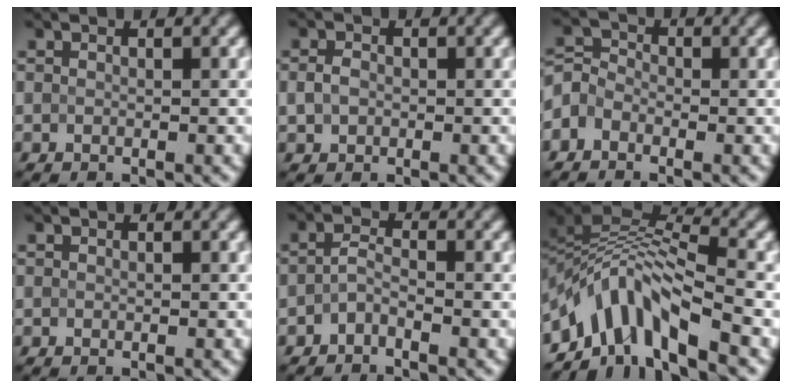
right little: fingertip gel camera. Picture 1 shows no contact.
{"total": 1.7, "force": [0.0, 1.4, 1.0], "torque": [-0.020, 0.000, -0.003]}
{"total": 2.4, "force": [-1.4, 1.8, 0.9], "torque": [-0.019, 0.004, -0.037]}
{"total": 0.0}
{"total": 1.4, "force": [-1.0, 0.5, 0.9], "torque": [-0.021, 0.003, -0.024]}
{"total": 7.3, "force": [-4.4, 3.2, 5.0], "torque": [-0.069, 0.009, -0.092]}